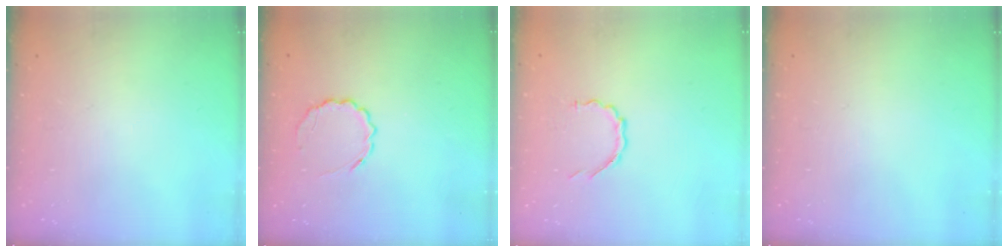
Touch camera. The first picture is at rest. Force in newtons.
{"total": 5.3, "press": 5.1, "slide": 1.5}
{"total": 3.7, "press": 3.5, "slide": 1.2}
{"total": 0.0}